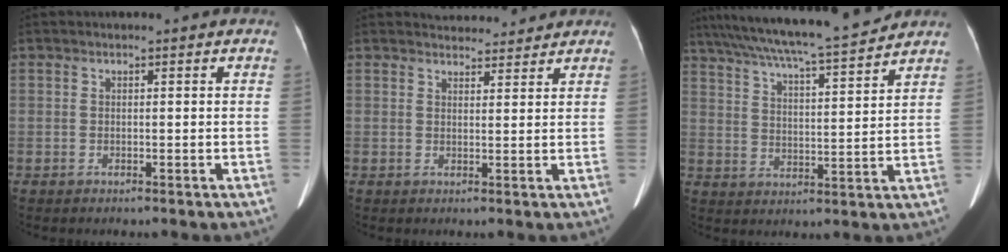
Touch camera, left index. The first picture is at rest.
{"total": 4.8, "force": [4.5, 1.6, 0.3], "torque": [0.000, 0.006, 0.053]}
{"total": 17.9, "force": [15.8, 0.5, 8.3], "torque": [-0.151, 0.006, 0.239]}